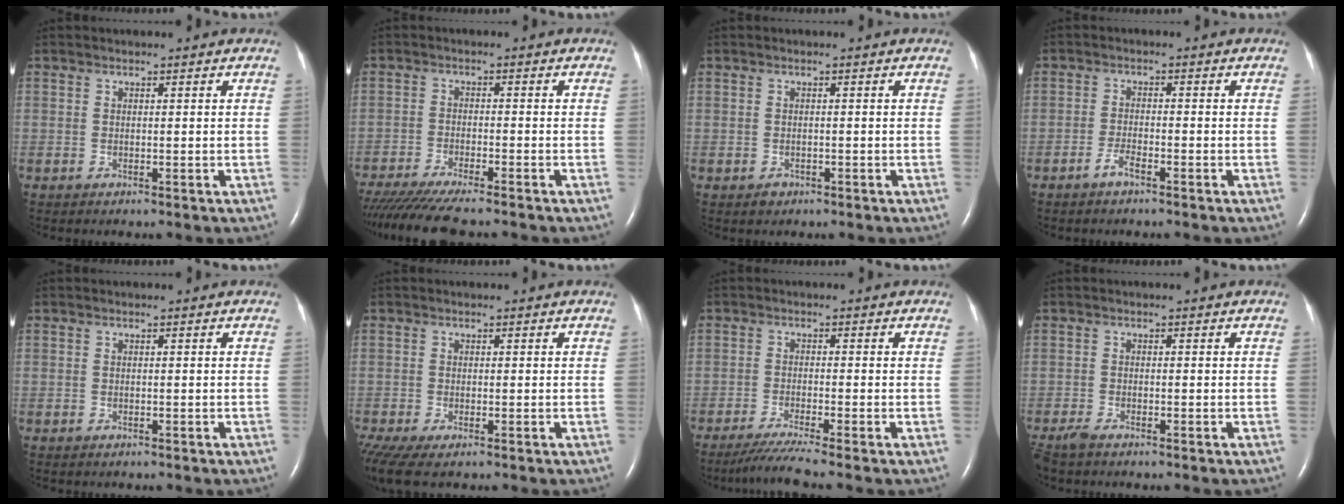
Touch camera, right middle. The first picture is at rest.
{"total": 13.1, "force": [-11.3, 0.9, 6.6], "torque": [-0.104, -0.033, -0.180]}
{"total": 1.0, "force": [-0.6, 0.7, 0.1], "torque": [-0.002, 0.001, -0.008]}
{"total": 2.2, "force": [-1.6, 0.3, 1.5], "torque": [-0.033, 0.000, -0.033]}
{"total": 0.0}
{"total": 6.0, "force": [-4.0, 2.0, 4.1], "torque": [-0.093, -0.013, -0.073]}
{"total": 5.4, "force": [-4.4, -1.5, 2.7], "torque": [-0.052, -0.025, -0.082]}
{"total": 2.6, "force": [-2.2, 0.4, 1.3], "torque": [-0.032, -0.008, -0.040]}